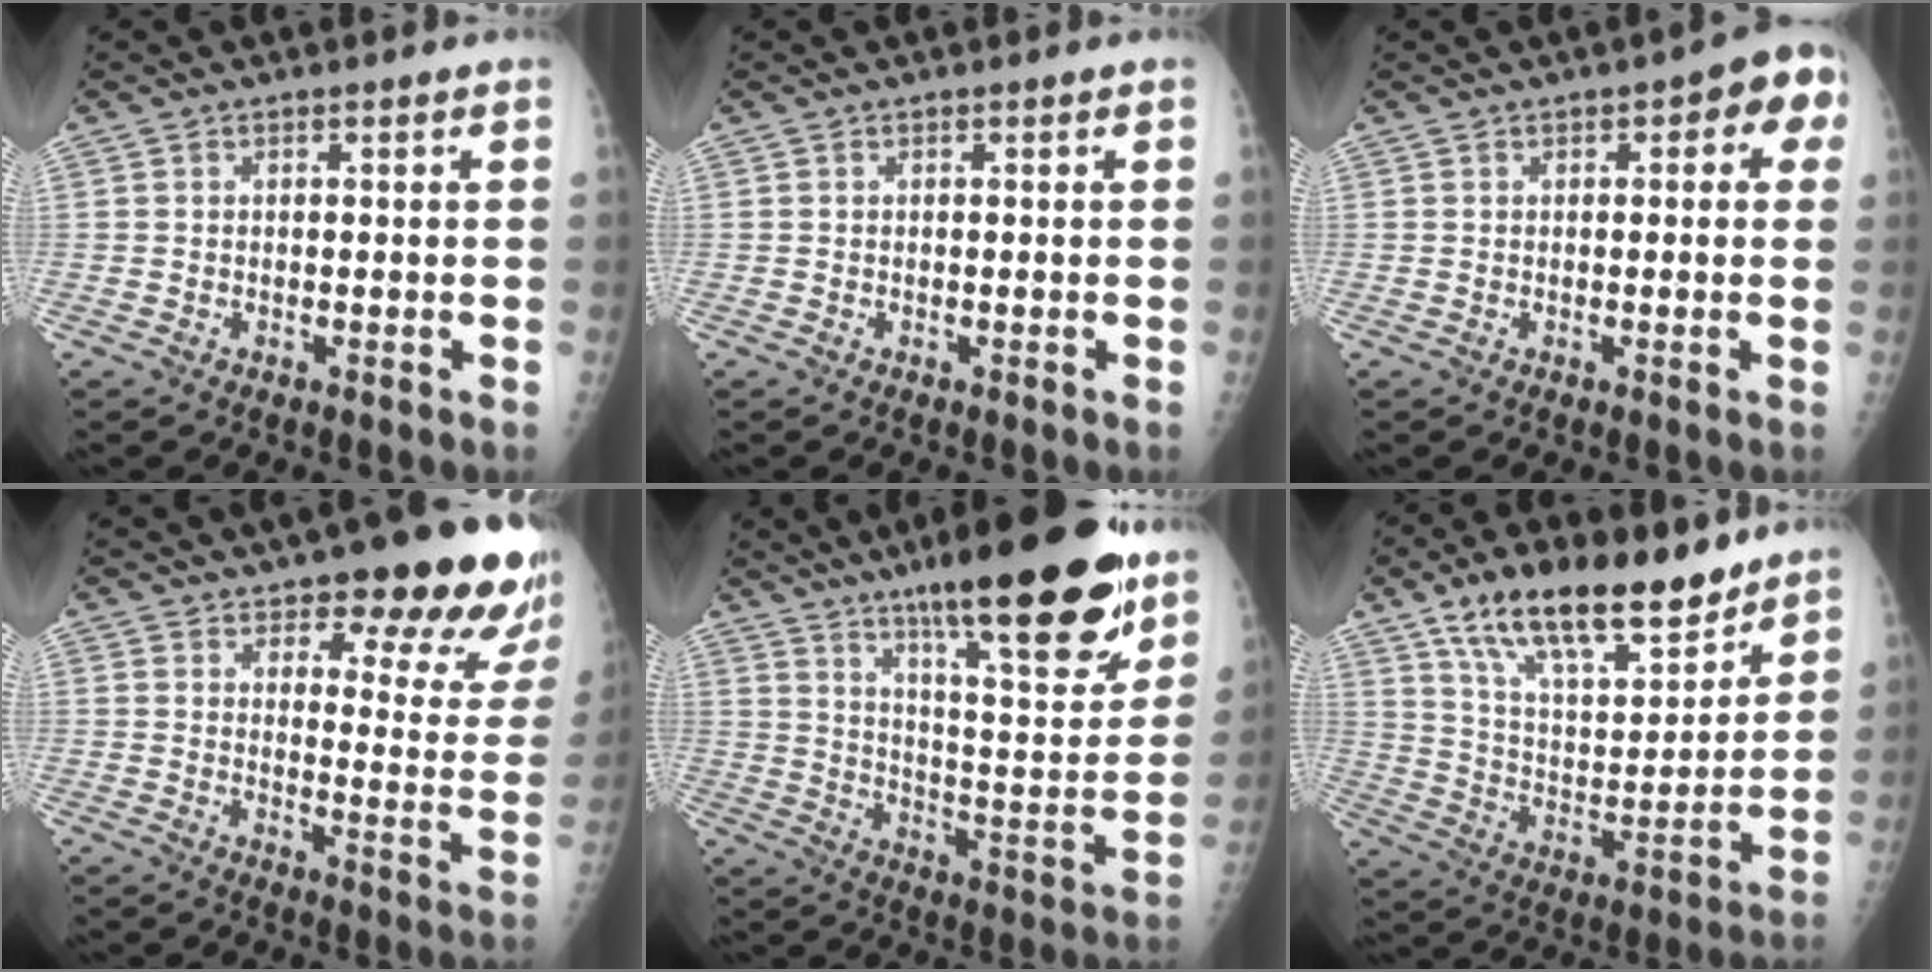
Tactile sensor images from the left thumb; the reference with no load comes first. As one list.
[{"total": 0.0}, {"total": 5.7, "force": [1.7, 2.7, 4.8], "torque": [-0.021, 0.008, 0.009]}, {"total": 20.0, "force": [14.6, 6.1, 12.2], "torque": [-0.098, -0.077, 0.175]}, {"total": 25.4, "force": [16.3, 5.8, 18.6], "torque": [-0.243, -0.067, 0.254]}, {"total": 19.7, "force": [13.8, 7.6, 11.8], "torque": [-0.158, -0.065, 0.242]}]